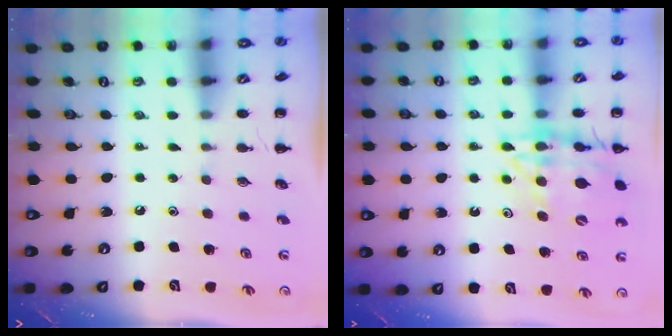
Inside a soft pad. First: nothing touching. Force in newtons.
{"total": 16.5, "press": 16.3, "slide": 2.7}